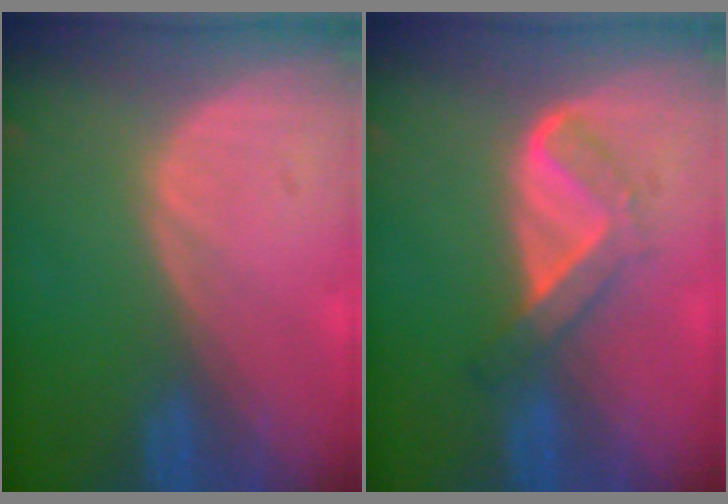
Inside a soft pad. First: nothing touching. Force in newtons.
{"total": 5.5, "press": 4.6, "slide": 3.1}